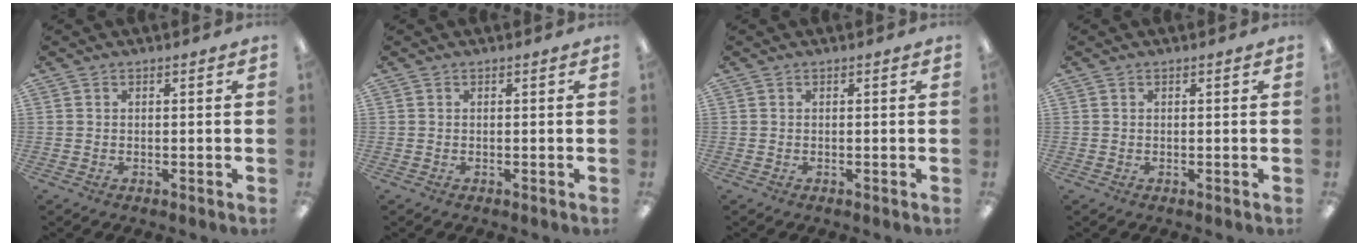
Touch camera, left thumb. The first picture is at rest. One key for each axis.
{"total": 0.0}
{"total": 0.0}
{"total": 0.0}